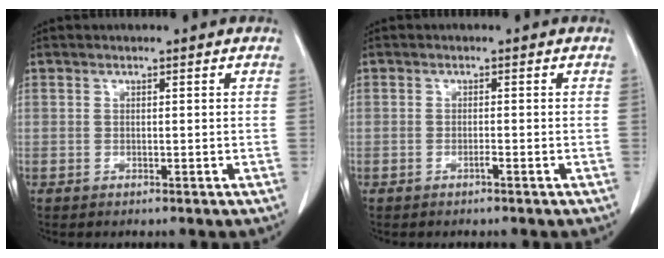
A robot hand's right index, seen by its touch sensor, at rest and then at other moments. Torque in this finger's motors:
{"motor_torque": [0.17, 0.00, 0.07, 0.03]}